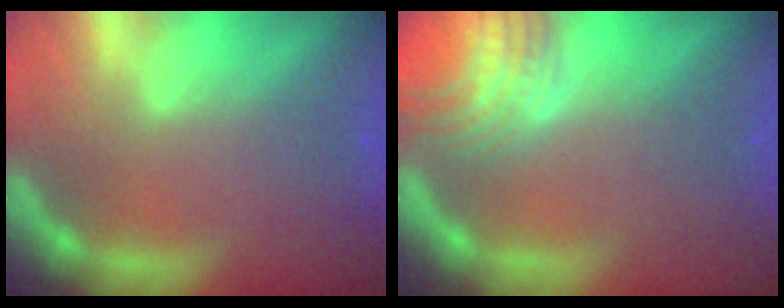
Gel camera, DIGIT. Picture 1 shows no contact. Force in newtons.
{"total": 7.0}